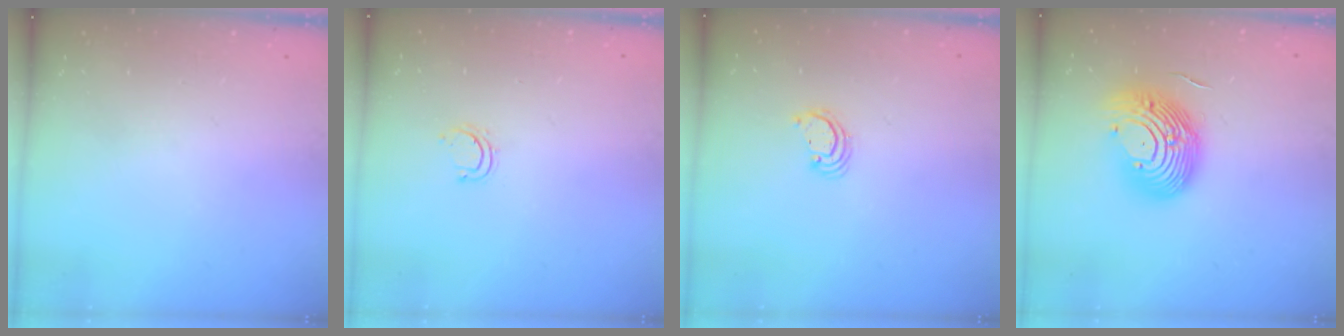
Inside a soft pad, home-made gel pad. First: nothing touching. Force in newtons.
{"total": 4.0, "press": 3.9, "slide": 0.4}
{"total": 2.2, "press": 2.2, "slide": 0.2}
{"total": 16.3, "press": 15.8, "slide": 4.1}